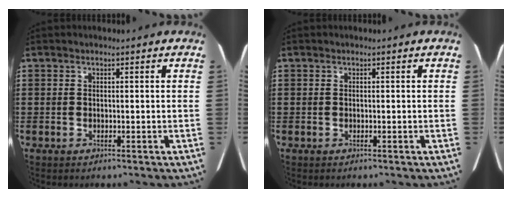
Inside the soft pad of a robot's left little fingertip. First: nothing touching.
{"total": 0.0}